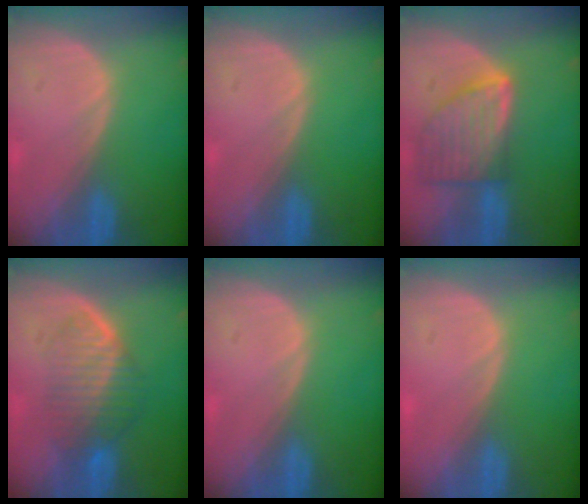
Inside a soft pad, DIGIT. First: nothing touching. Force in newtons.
{"total": 0.0}
{"total": 8.2, "press": 7.3, "slide": 3.7}
{"total": 6.7, "press": 6.5, "slide": 1.8}
{"total": 0.0}
{"total": 0.7, "press": 0.0, "slide": 0.7}